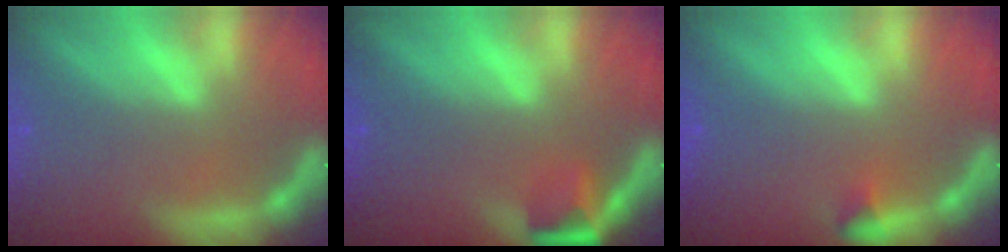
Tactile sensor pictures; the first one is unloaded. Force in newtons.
{"total": 2.9}
{"total": 0.9}